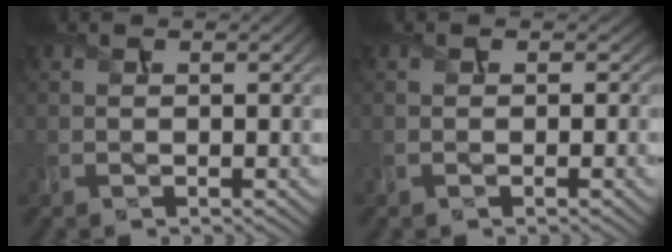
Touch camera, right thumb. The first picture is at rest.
{"total": 0.8, "force": [-0.2, 0.8, 0.0], "torque": [-0.002, -0.005, -0.002]}